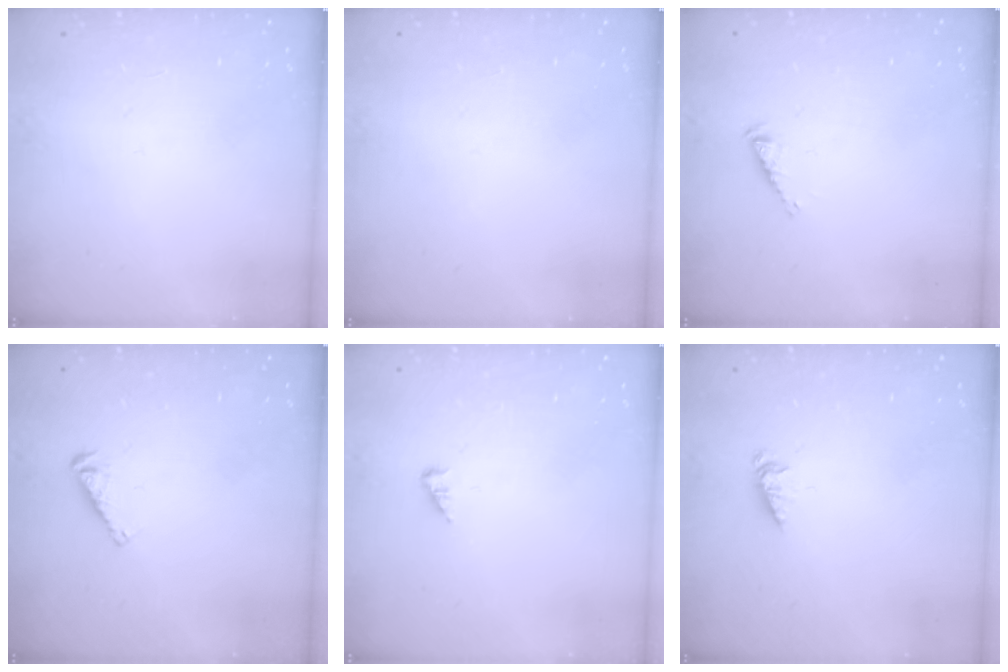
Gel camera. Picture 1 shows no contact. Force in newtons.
{"total": 0.0}
{"total": 2.6, "press": 2.6, "slide": 0.4}
{"total": 4.2, "press": 4.2, "slide": 0.1}
{"total": 1.0, "press": 0.9, "slide": 0.2}
{"total": 1.3, "press": 1.3, "slide": 0.2}